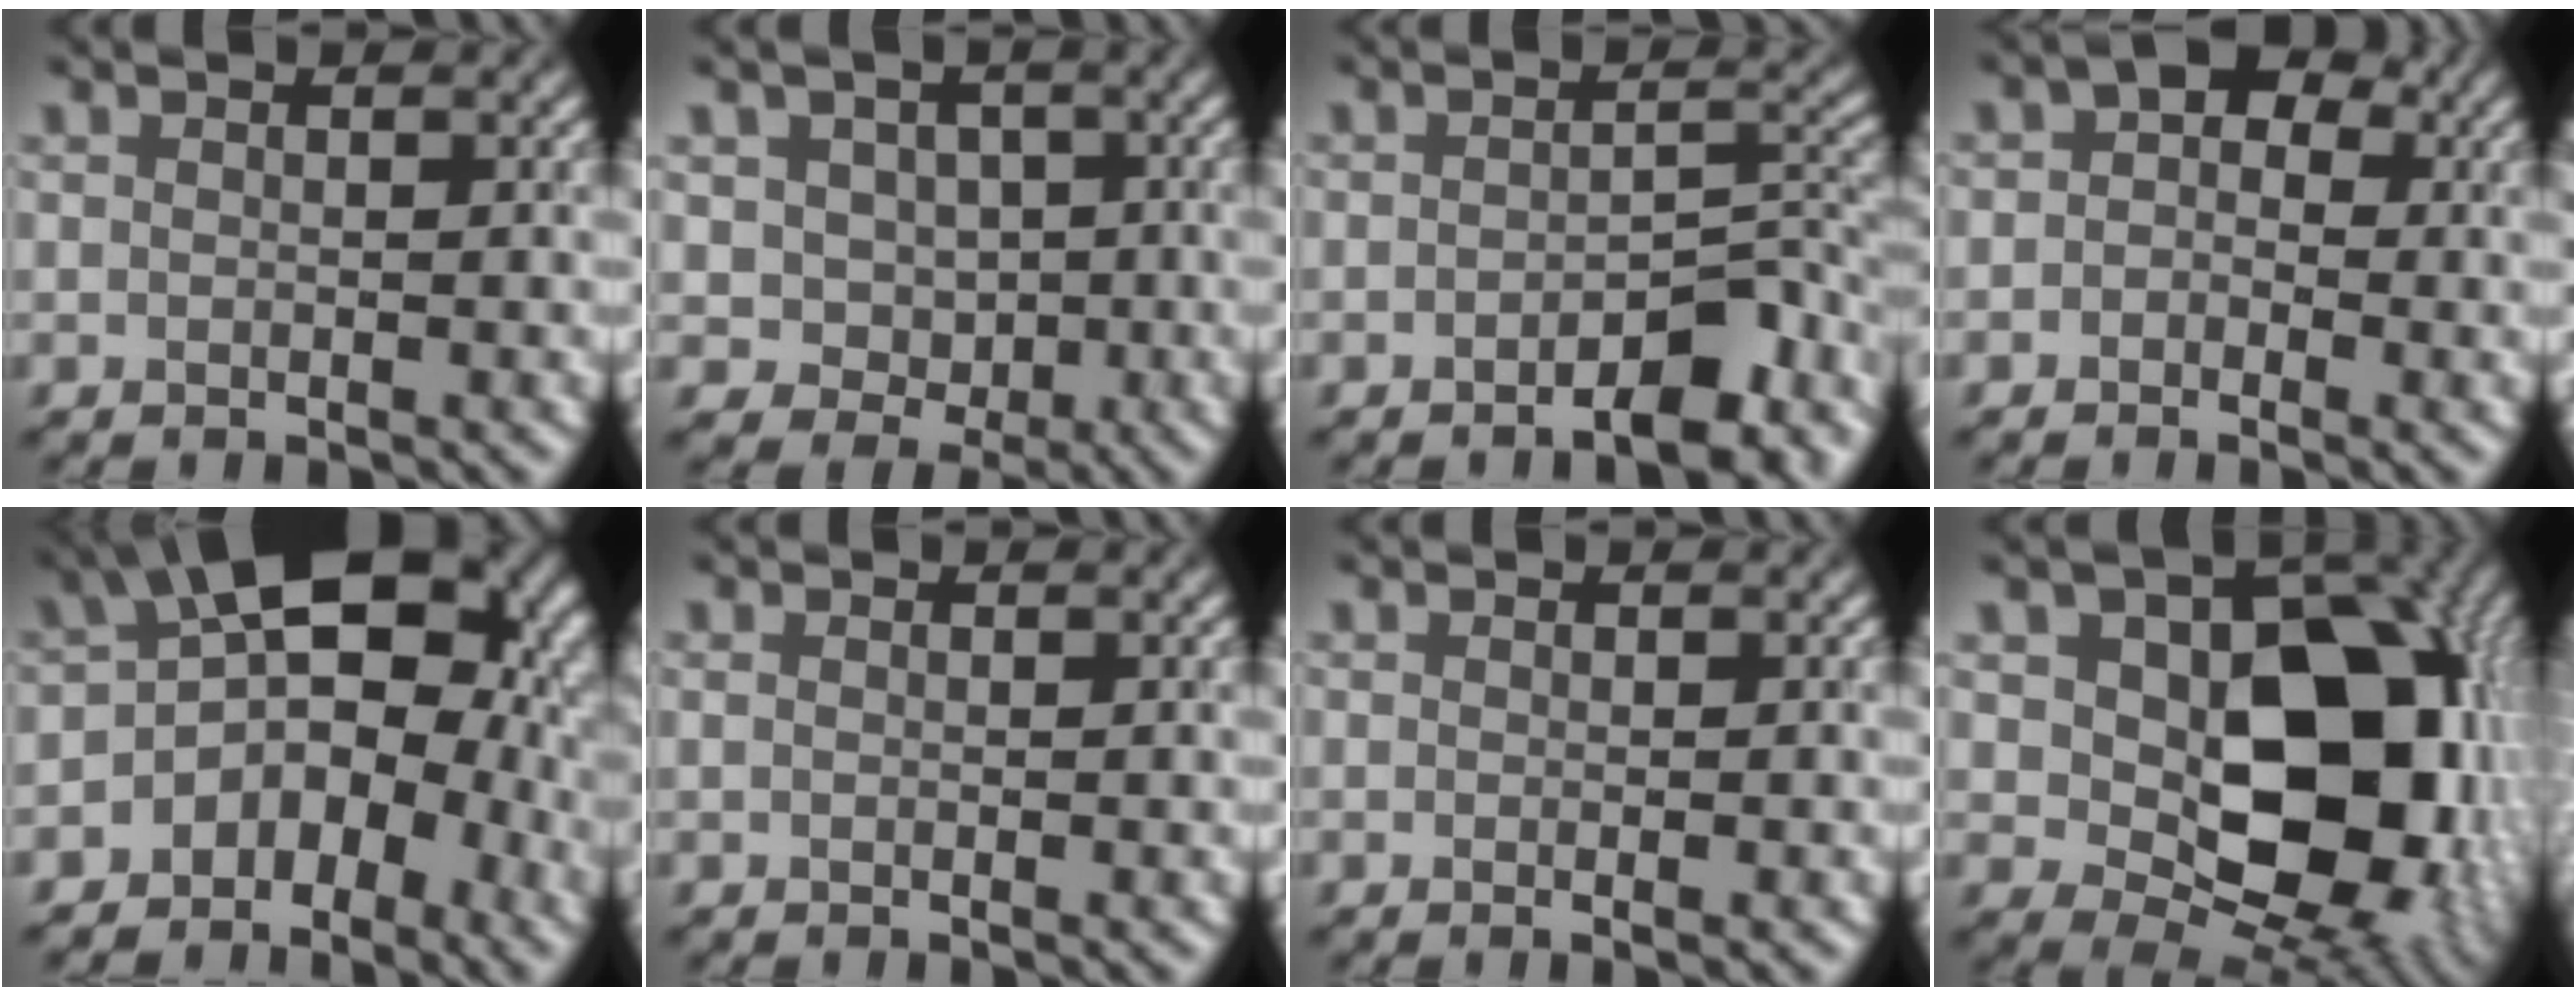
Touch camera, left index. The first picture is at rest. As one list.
[{"total": 3.2, "force": [-0.1, 2.9, 1.1], "torque": [-0.015, -0.005, 0.001]}, {"total": 4.7, "force": [-3.0, 1.4, 3.3], "torque": [-0.045, 0.001, -0.039]}, {"total": 3.2, "force": [0.4, 2.5, 2.1], "torque": [-0.005, 0.014, -0.017]}, {"total": 11.9, "force": [-1.5, 7.7, 9.0], "torque": [-0.111, 0.011, -0.028]}, {"total": 0.0}, {"total": 0.6, "force": [-0.2, 0.0, 0.5], "torque": [-0.006, -0.005, -0.003]}, {"total": 14.0, "force": [0.4, 9.5, 10.2], "torque": [-0.121, -0.007, 0.015]}]